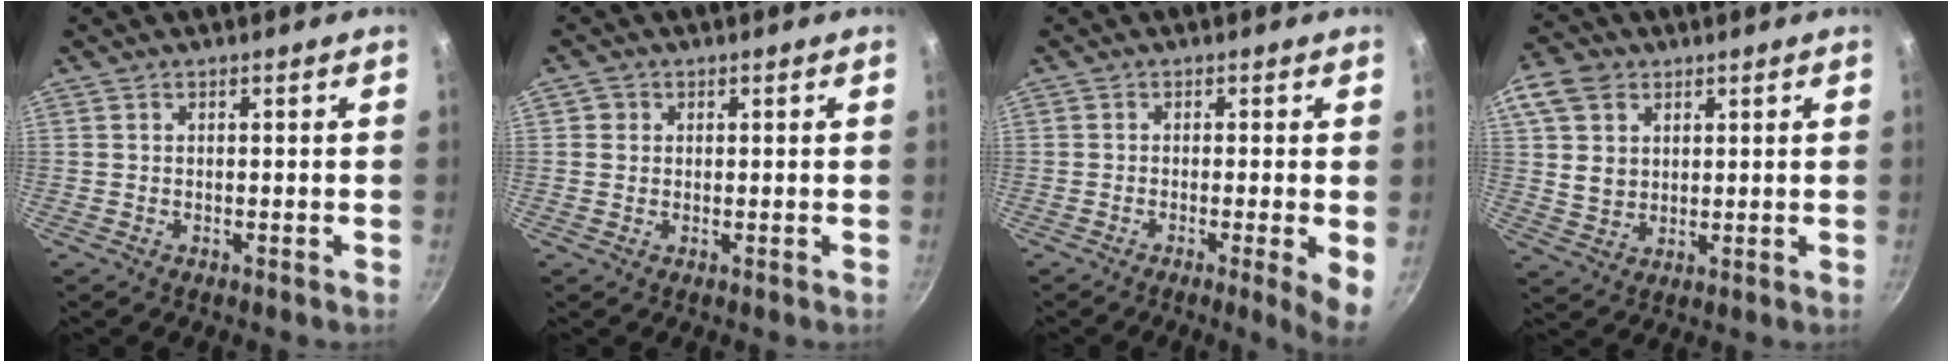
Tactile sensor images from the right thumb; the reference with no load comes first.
{"total": 1.8, "force": [0.3, 1.7, 0.4], "torque": [0.001, 0.001, 0.000]}
{"total": 5.7, "force": [-1.1, 0.5, 5.6], "torque": [-0.070, -0.004, -0.018]}
{"total": 9.3, "force": [3.3, 7.2, 4.7], "torque": [-0.063, -0.011, 0.059]}